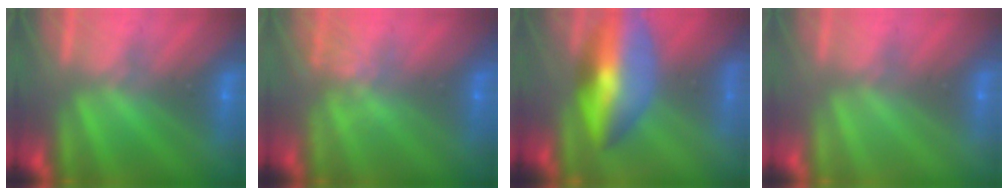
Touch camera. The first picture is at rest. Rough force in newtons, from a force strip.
{"total": 3.9}
{"total": 8.1}
{"total": 3.1}